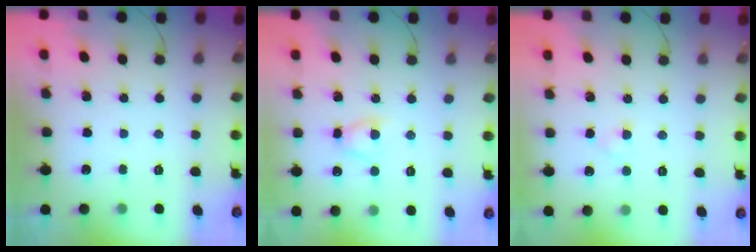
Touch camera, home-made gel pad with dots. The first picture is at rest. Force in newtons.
{"total": 4.1, "press": 4.1, "slide": 0.6}
{"total": 1.6, "press": 1.4, "slide": 0.8}